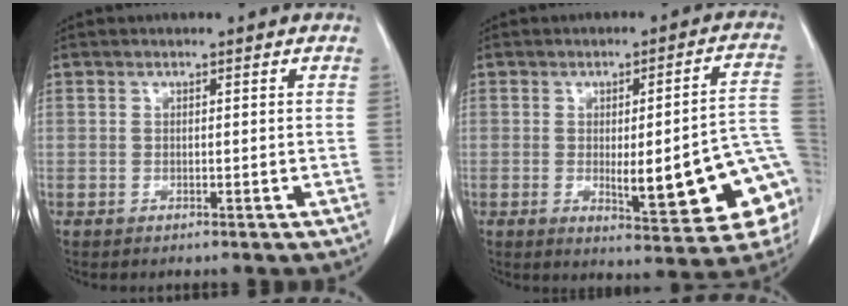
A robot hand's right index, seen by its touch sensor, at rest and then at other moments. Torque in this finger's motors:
{"motor_torque": [1.70, -0.44, 0.58, 0.06]}